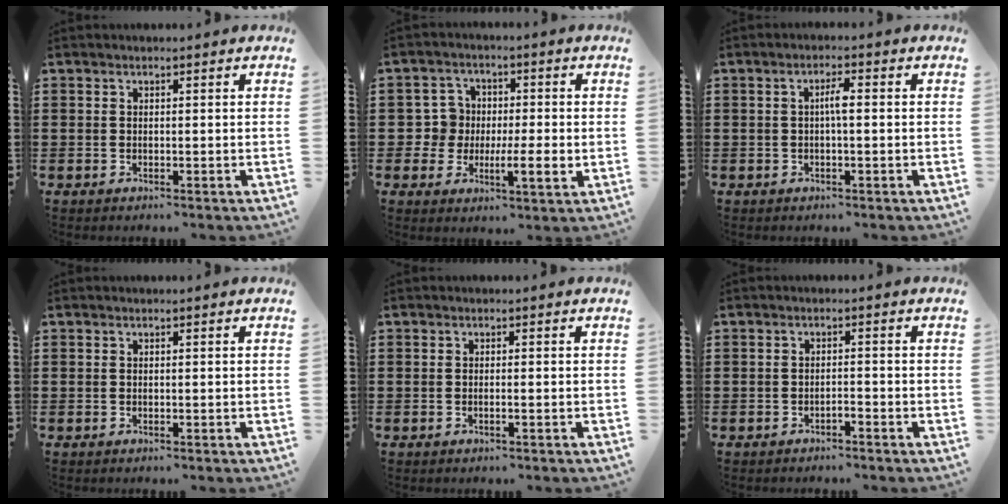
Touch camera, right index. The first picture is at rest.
{"total": 5.2, "force": [-0.6, 4.3, 2.9], "torque": [-0.070, 0.012, -0.010]}
{"total": 2.4, "force": [-0.1, 0.4, 2.4], "torque": [-0.046, 0.003, -0.005]}
{"total": 0.0}
{"total": 0.6, "force": [-0.3, -0.1, 0.6], "torque": [-0.010, -0.005, -0.004]}
{"total": 1.1, "force": [-1.1, 0.0, 0.4], "torque": [-0.009, 0.000, -0.021]}